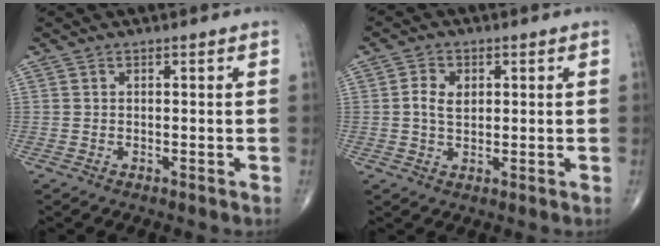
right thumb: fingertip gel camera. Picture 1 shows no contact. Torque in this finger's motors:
{"motor_torque": [0.12, 0.12, 0.00, 0.00, 0.00]}